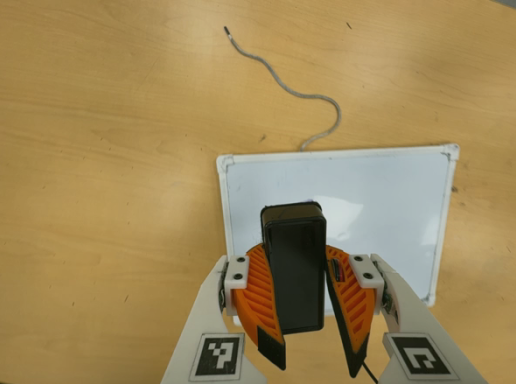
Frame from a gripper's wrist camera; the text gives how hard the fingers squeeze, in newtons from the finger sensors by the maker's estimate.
{"total": 11.4, "left": 10.7, "right": 12.1}